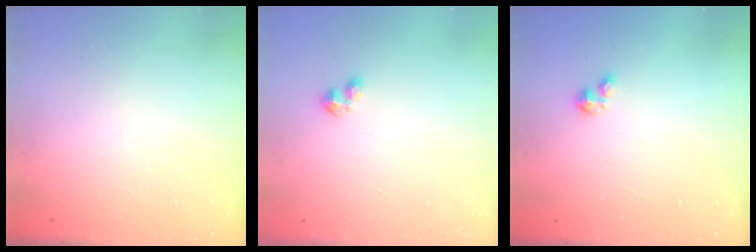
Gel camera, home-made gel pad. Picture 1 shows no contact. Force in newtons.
{"total": 2.8, "press": 2.8, "slide": 0.5}
{"total": 0.7, "press": 0.6, "slide": 0.2}